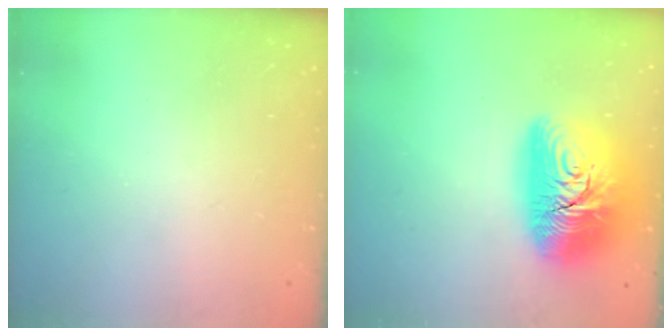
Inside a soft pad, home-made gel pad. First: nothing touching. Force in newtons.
{"total": 20.2, "press": 20.1, "slide": 1.4}